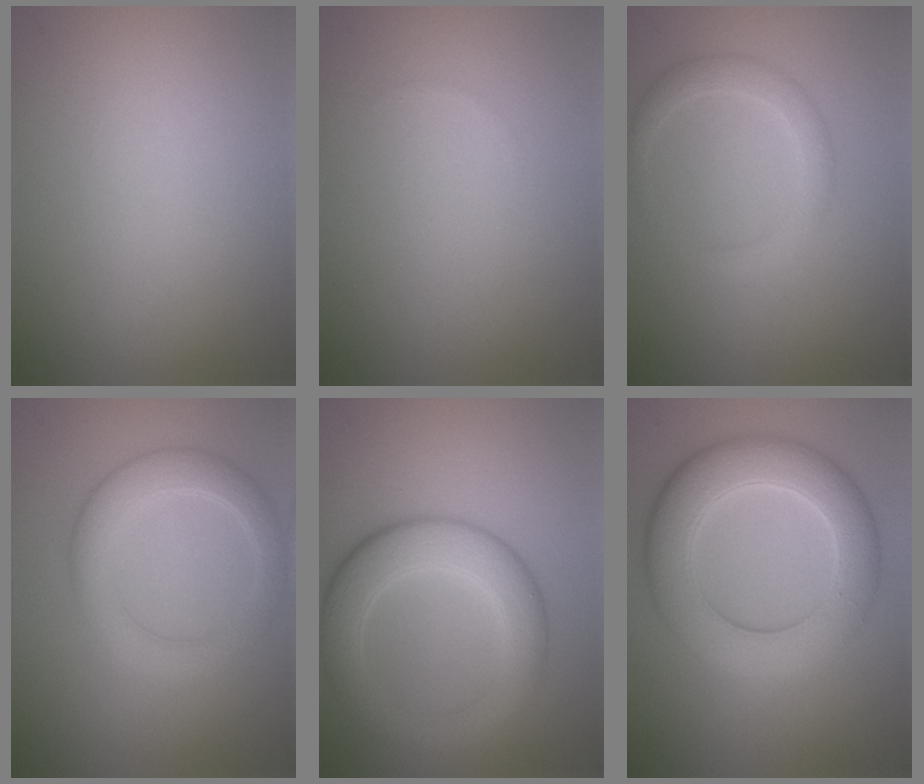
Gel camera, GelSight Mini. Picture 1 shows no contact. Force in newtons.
{"total": 0.0}
{"total": 2.2, "press": 2.2, "slide": 0.2}
{"total": 4.0, "press": 4.0, "slide": 0.2}
{"total": 6.2, "press": 6.2, "slide": 0.1}
{"total": 8.0, "press": 8.0, "slide": 0.1}